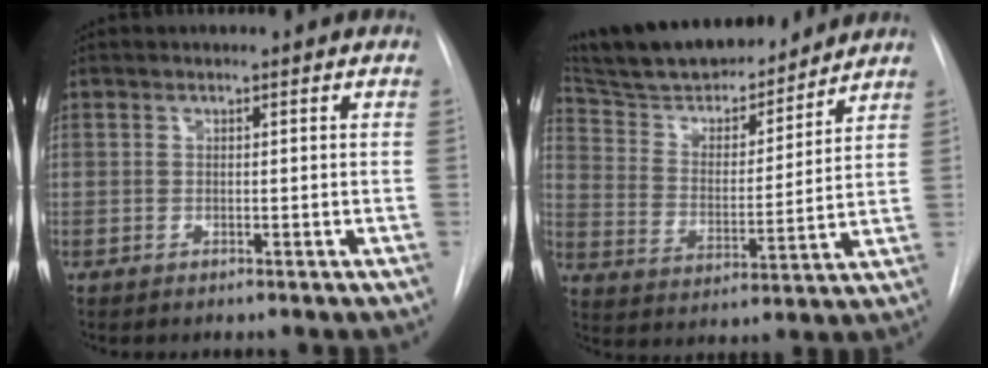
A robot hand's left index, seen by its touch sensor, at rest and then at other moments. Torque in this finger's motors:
{"motor_torque": [0.19, -1.08, 0.26, 0.07]}